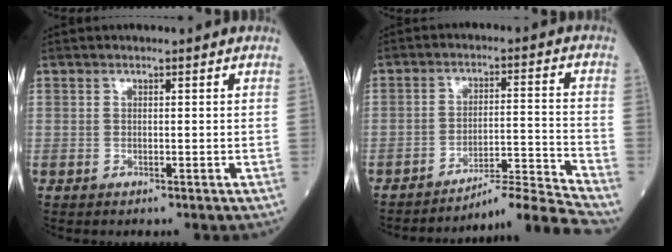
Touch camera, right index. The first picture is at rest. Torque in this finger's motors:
{"motor_torque": [-0.30, -0.38, 0.01, 0.01]}